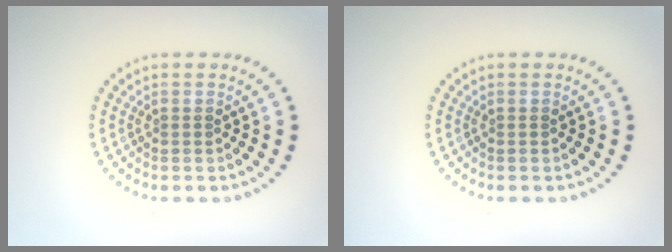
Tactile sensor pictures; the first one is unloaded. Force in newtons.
{"total": 0.0}